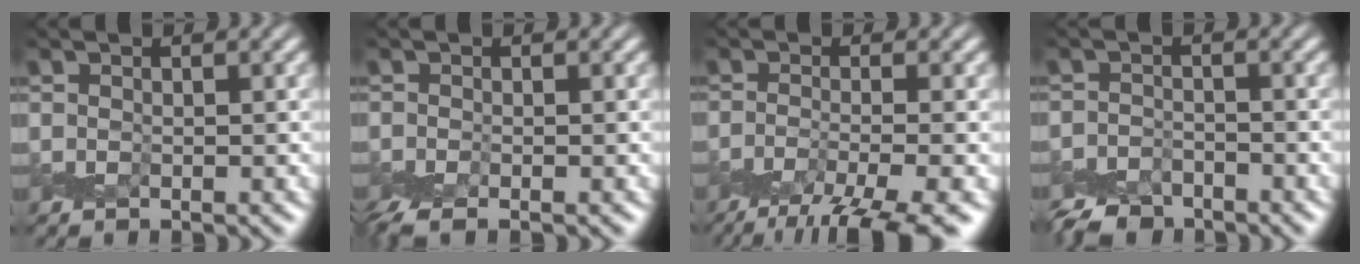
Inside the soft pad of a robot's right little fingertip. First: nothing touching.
{"total": 2.2, "force": [-1.6, 0.6, 1.3], "torque": [-0.033, -0.006, -0.039]}
{"total": 7.7, "force": [-5.2, 1.4, 5.5], "torque": [-0.085, -0.016, -0.098]}
{"total": 3.2, "force": [-3.0, 1.0, 0.3], "torque": [-0.001, -0.004, -0.063]}